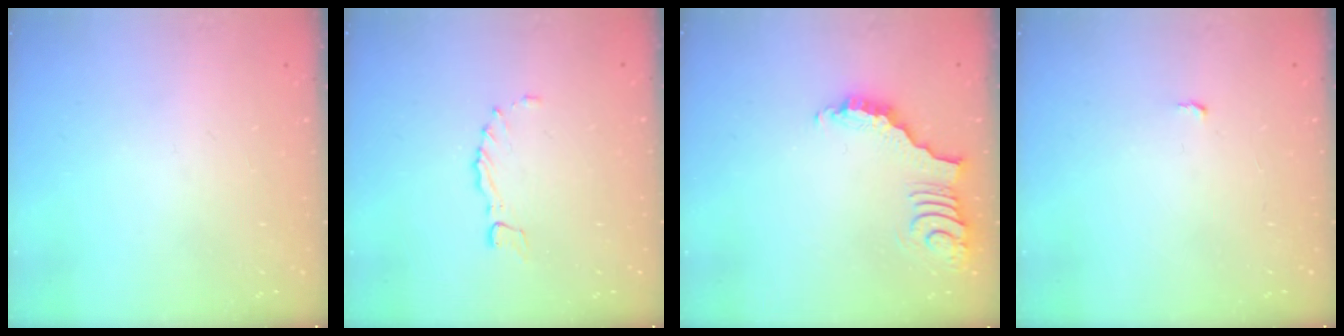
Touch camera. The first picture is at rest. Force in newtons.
{"total": 1.0, "press": 1.0, "slide": 0.3}
{"total": 4.0, "press": 3.9, "slide": 0.7}
{"total": 2.7, "press": 2.7, "slide": 0.2}